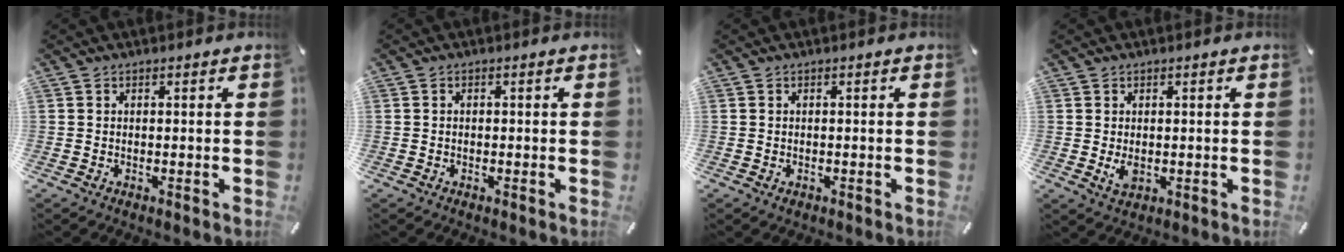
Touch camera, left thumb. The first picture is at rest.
{"total": 0.6, "force": [-0.1, 0.4, 0.5], "torque": [-0.009, 0.002, -0.003]}
{"total": 0.7, "force": [-0.2, 0.5, 0.4], "torque": [-0.007, 0.001, -0.005]}
{"total": 2.8, "force": [-0.2, 2.0, 1.9], "torque": [-0.040, -0.005, -0.006]}